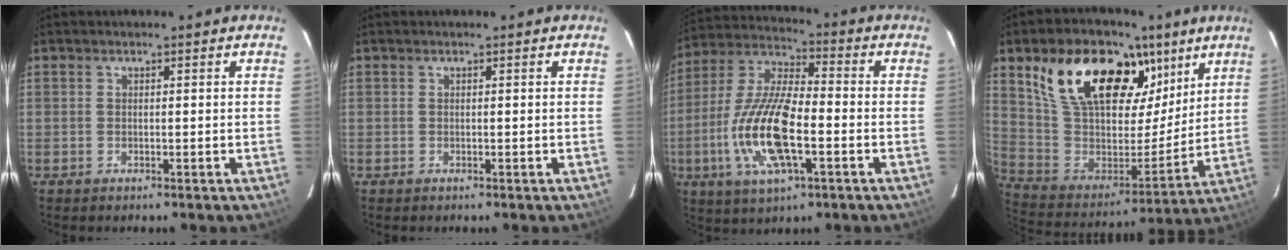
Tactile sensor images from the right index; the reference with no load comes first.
{"total": 0.0}
{"total": 16.4, "force": [-4.6, 5.5, 14.7], "torque": [-0.308, -0.006, -0.091]}
{"total": 27.2, "force": [14.4, 14.8, 17.8], "torque": [-0.339, 0.051, 0.268]}